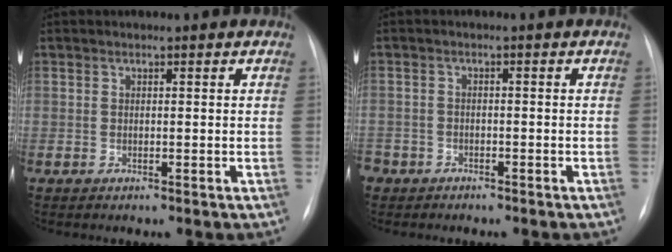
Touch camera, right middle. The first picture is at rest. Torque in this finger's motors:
{"motor_torque": [2.05, -0.09, 1.05, 0.00]}